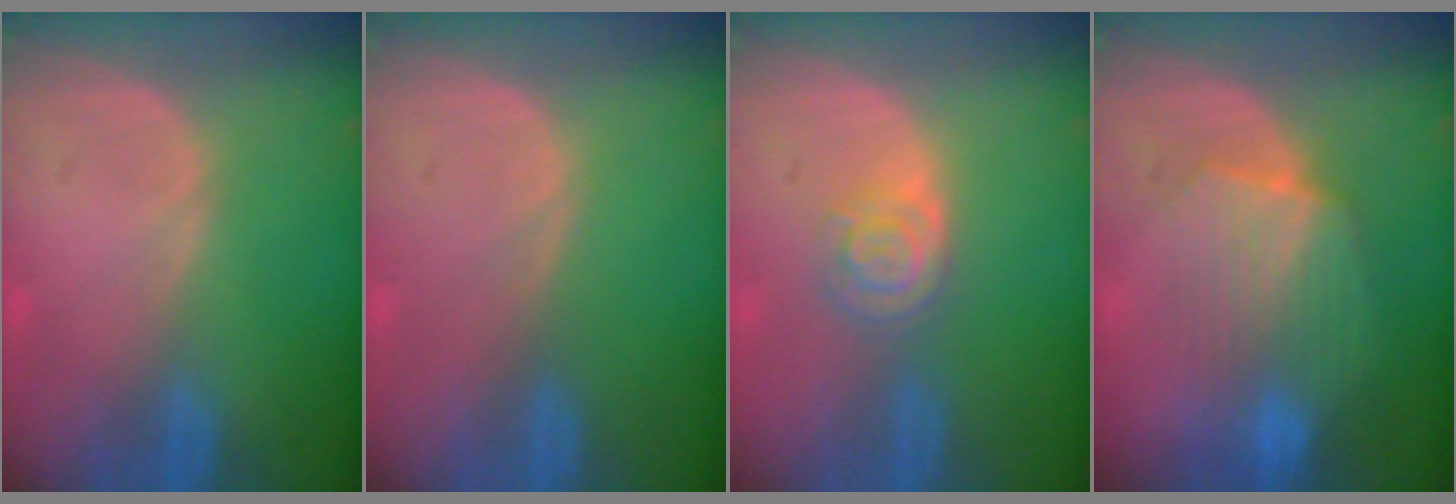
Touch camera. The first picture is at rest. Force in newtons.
{"total": 0.0}
{"total": 4.1, "press": 3.8, "slide": 1.6}
{"total": 7.6, "press": 7.6, "slide": 0.5}